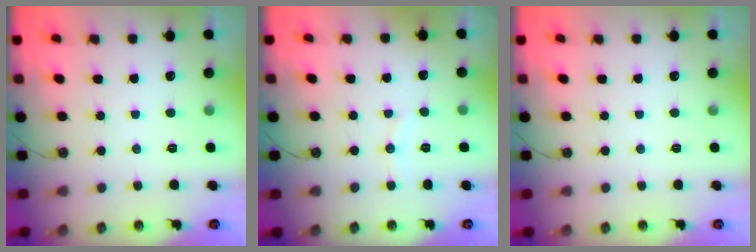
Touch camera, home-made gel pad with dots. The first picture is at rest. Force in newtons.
{"total": 4.6, "press": 4.6, "slide": 0.5}
{"total": 0.0}